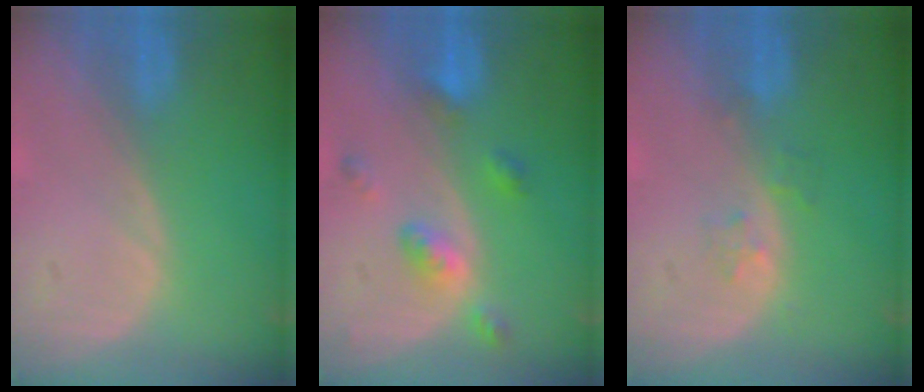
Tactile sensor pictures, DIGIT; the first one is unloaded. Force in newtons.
{"total": 5.3, "press": 4.6, "slide": 2.6}
{"total": 1.9, "press": 1.9, "slide": 0.2}